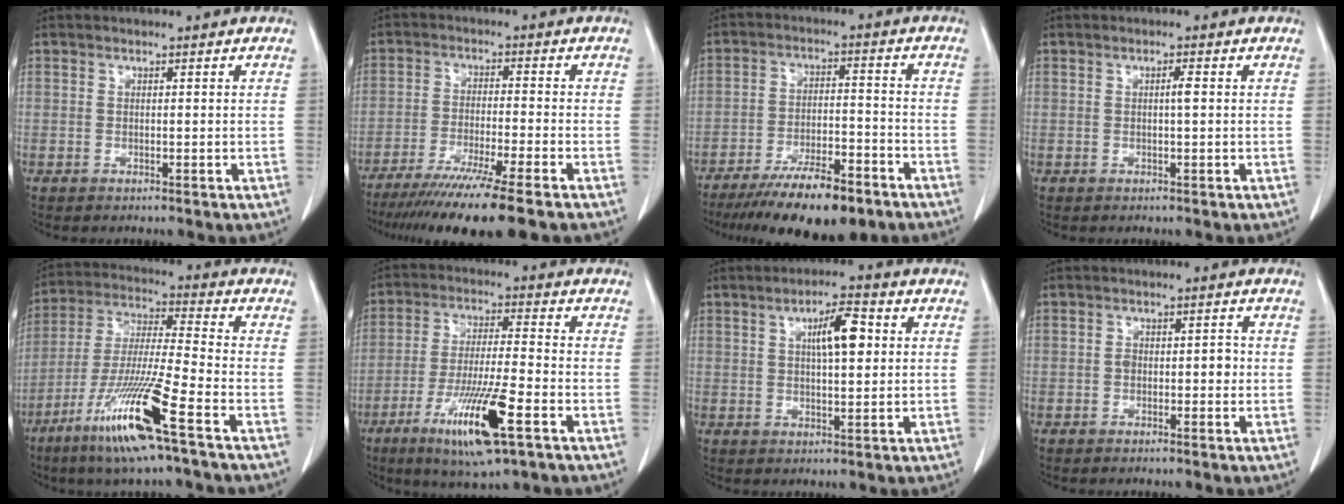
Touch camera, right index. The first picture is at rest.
{"total": 13.8, "force": [-10.7, -0.9, 8.7], "torque": [-0.142, -0.043, -0.171]}
{"total": 13.8, "force": [-10.1, 3.4, 8.7], "torque": [-0.142, -0.016, -0.167]}
{"total": 1.1, "force": [0.1, 0.0, 1.1], "torque": [-0.021, 0.001, 0.000]}
{"total": 15.3, "force": [-8.2, -0.5, 12.9], "torque": [-0.268, -0.036, -0.158]}
{"total": 13.5, "force": [-6.4, 1.2, 11.9], "torque": [-0.223, -0.026, -0.109]}
{"total": 6.6, "force": [1.8, 1.6, 6.2], "torque": [-0.103, 0.010, 0.030]}
{"total": 2.9, "force": [-0.4, 1.6, 2.4], "torque": [-0.034, 0.010, -0.005]}